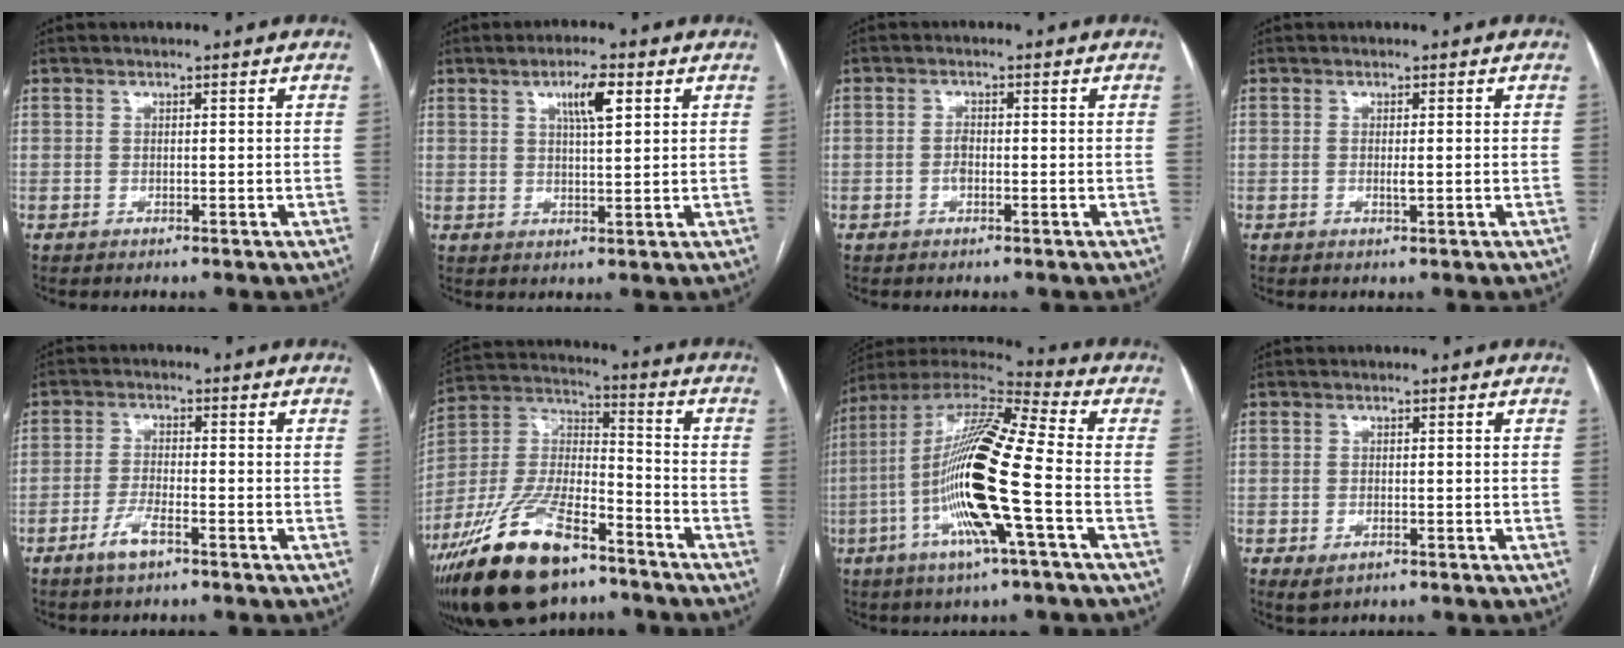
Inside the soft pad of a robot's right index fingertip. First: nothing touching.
{"total": 5.1, "force": [2.3, 0.8, 4.5], "torque": [-0.079, 0.003, 0.040]}
{"total": 1.6, "force": [-0.4, 0.8, 1.3], "torque": [-0.023, 0.003, -0.008]}
{"total": 1.1, "force": [-0.1, 0.2, 1.1], "torque": [-0.020, -0.003, -0.001]}
{"total": 4.1, "force": [-2.5, 0.8, 3.1], "torque": [-0.065, -0.002, -0.049]}
{"total": 20.8, "force": [-14.0, 7.6, 13.4], "torque": [-0.296, -0.005, -0.252]}
{"total": 19.7, "force": [-4.4, 1.2, 19.2], "torque": [-0.383, -0.008, -0.090]}
{"total": 2.2, "force": [-1.0, 1.2, 1.6], "torque": [-0.030, -0.003, -0.006]}